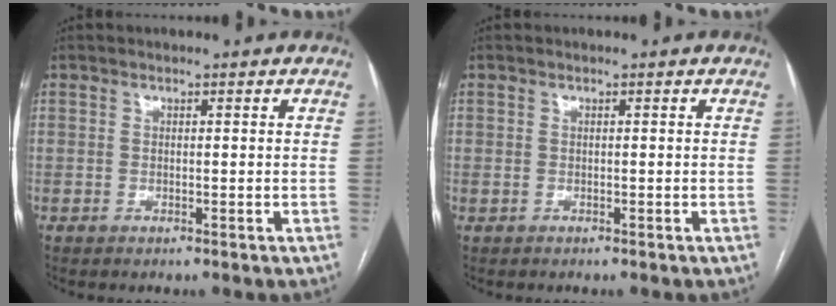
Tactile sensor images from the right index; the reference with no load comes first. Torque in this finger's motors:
{"motor_torque": [1.02, -1.12, 0.79, 0.21]}